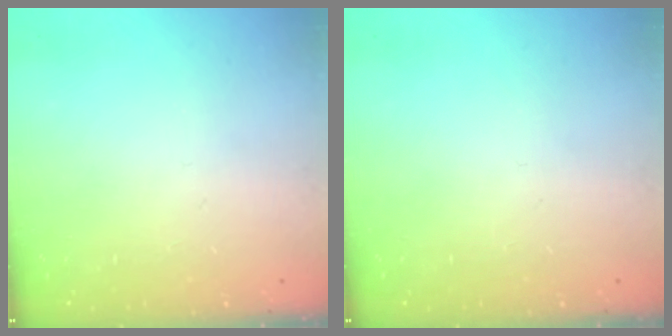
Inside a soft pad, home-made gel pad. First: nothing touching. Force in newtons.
{"total": 0.0}